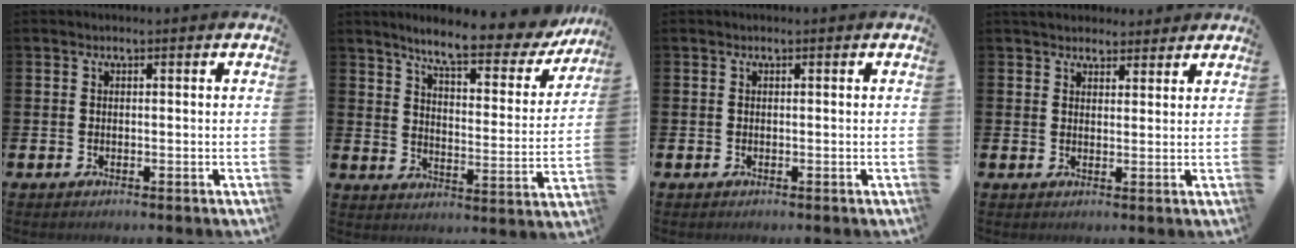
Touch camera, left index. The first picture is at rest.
{"total": 7.9, "force": [6.9, 1.3, 3.6], "torque": [-0.084, -0.047, 0.112]}
{"total": 0.0}
{"total": 3.8, "force": [3.5, 1.3, 0.2], "torque": [-0.002, -0.012, 0.063]}